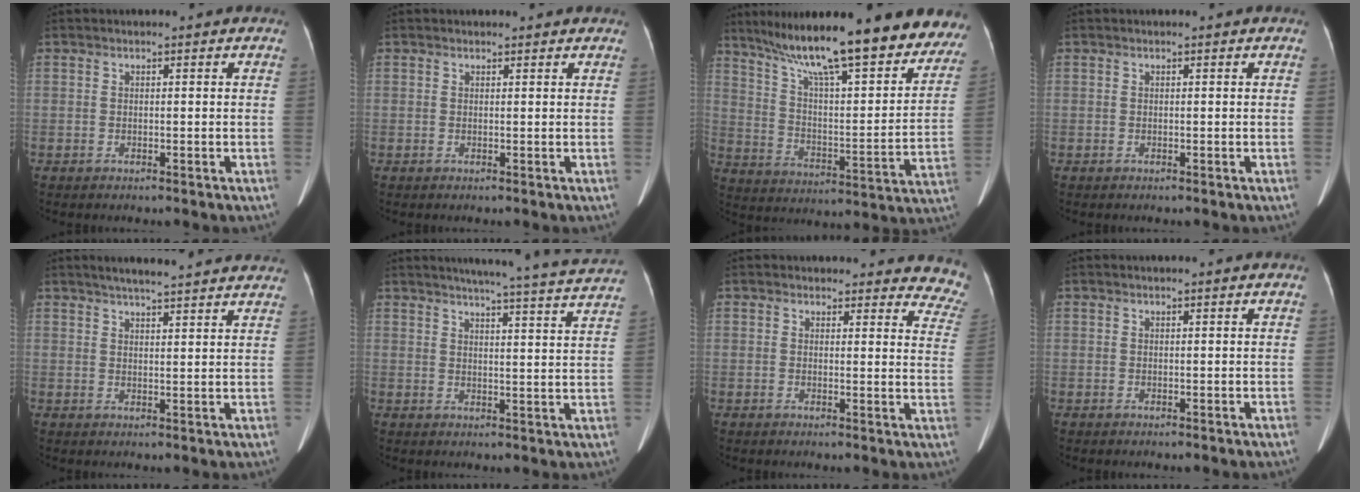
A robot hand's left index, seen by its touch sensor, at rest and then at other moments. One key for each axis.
{"total": 1.2, "fx": 1.0, "fy": 0.5, "fz": 0.2, "tx": -0.010, "ty": 0.005, "tz": 0.008}
{"total": 28.7, "fx": 23.5, "fy": 5.2, "fz": 15.7, "tx": -0.241, "ty": -0.031, "tz": 0.319}
{"total": 0.0}
{"total": 13.8, "fx": 12.4, "fy": 1.2, "fz": 5.9, "tx": -0.082, "ty": 0.028, "tz": 0.151}
{"total": 18.5, "fx": 17.0, "fy": -1.4, "fz": 7.1, "tx": -0.108, "ty": -0.042, "tz": 0.197}
{"total": 11.9, "fx": 11.4, "fy": 3.6, "fz": 0.2, "tx": 0.063, "ty": -0.072, "tz": 0.070}
{"total": 0.0}